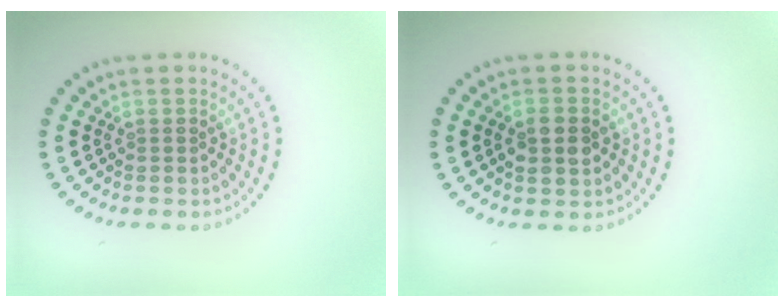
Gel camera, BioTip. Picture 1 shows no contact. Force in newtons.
{"total": 2.9, "press": 2.9, "slide": 0.1}